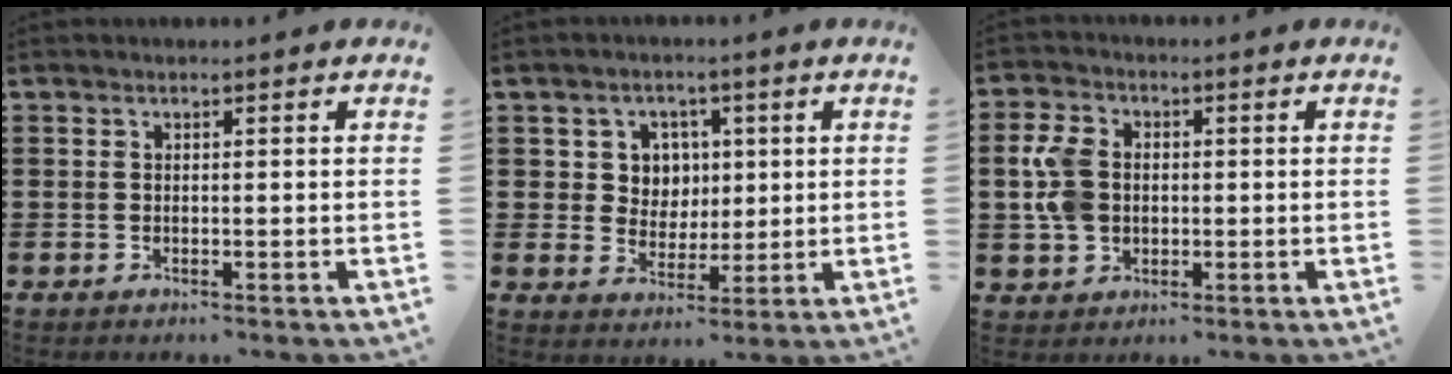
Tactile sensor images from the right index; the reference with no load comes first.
{"total": 5.2, "force": [1.5, 4.8, 1.5], "torque": [-0.053, 0.017, 0.026]}
{"total": 6.3, "force": [0.5, 4.7, 4.1], "torque": [-0.112, 0.010, 0.003]}